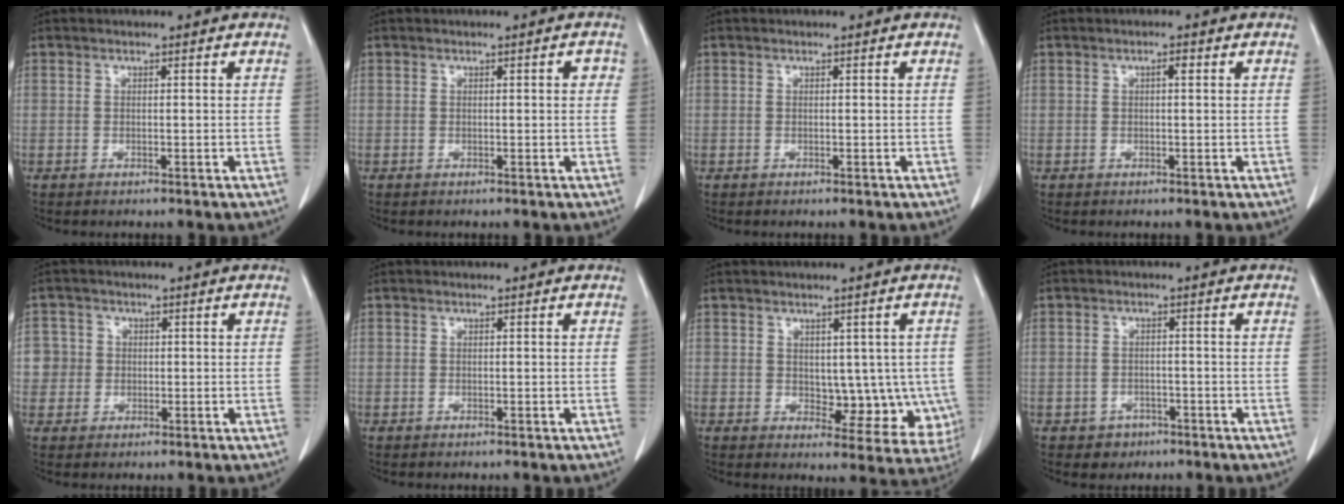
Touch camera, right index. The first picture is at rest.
{"total": 1.2, "force": [0.2, 0.4, 1.1], "torque": [-0.011, 0.003, 0.002]}
{"total": 0.0}
{"total": 1.0, "force": [0.3, 0.2, 1.0], "torque": [-0.017, 0.004, 0.003]}
{"total": 3.7, "force": [0.2, 3.7, 0.0], "torque": [0.015, 0.011, 0.002]}
{"total": 0.0}
{"total": 8.3, "force": [-0.1, 5.2, 6.5], "torque": [-0.058, 0.004, 0.013]}
{"total": 2.4, "force": [-1.3, 2.0, 0.4], "torque": [-0.003, 0.009, -0.012]}